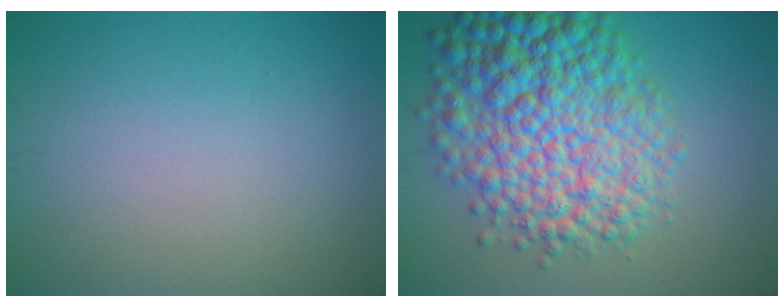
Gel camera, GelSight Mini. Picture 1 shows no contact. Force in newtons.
{"total": 11.1, "press": 11.1, "slide": 0.2}